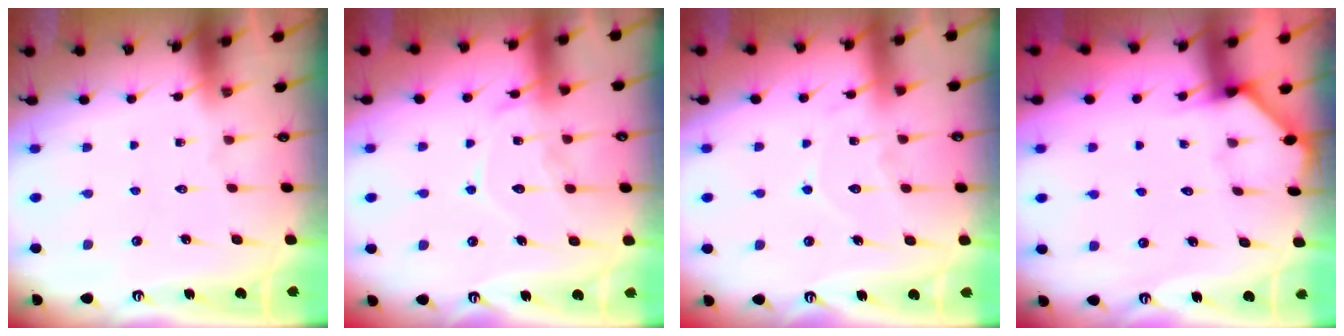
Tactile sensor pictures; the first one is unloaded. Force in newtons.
{"total": 12.3, "press": 12.3, "slide": 1.2}
{"total": 8.8, "press": 8.8, "slide": 0.9}
{"total": 1.7, "press": 1.6, "slide": 0.2}